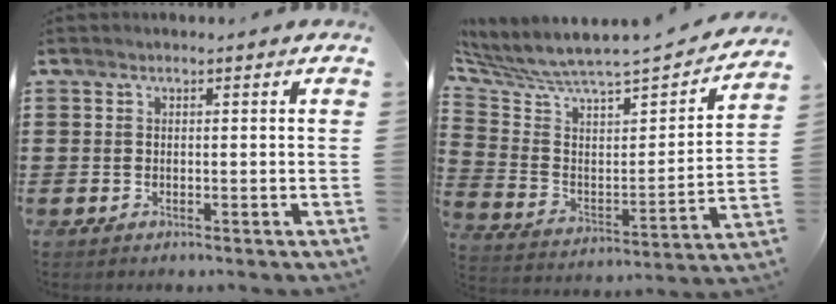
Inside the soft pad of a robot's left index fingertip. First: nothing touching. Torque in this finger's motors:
{"motor_torque": [0.91, -1.23, 0.31, 0.21]}